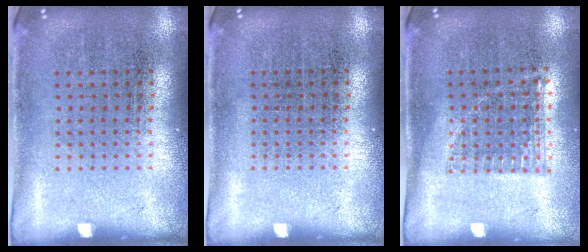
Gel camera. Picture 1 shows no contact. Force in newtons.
{"total": 0.0}
{"total": 0.9, "press": 0.8, "slide": 0.2}